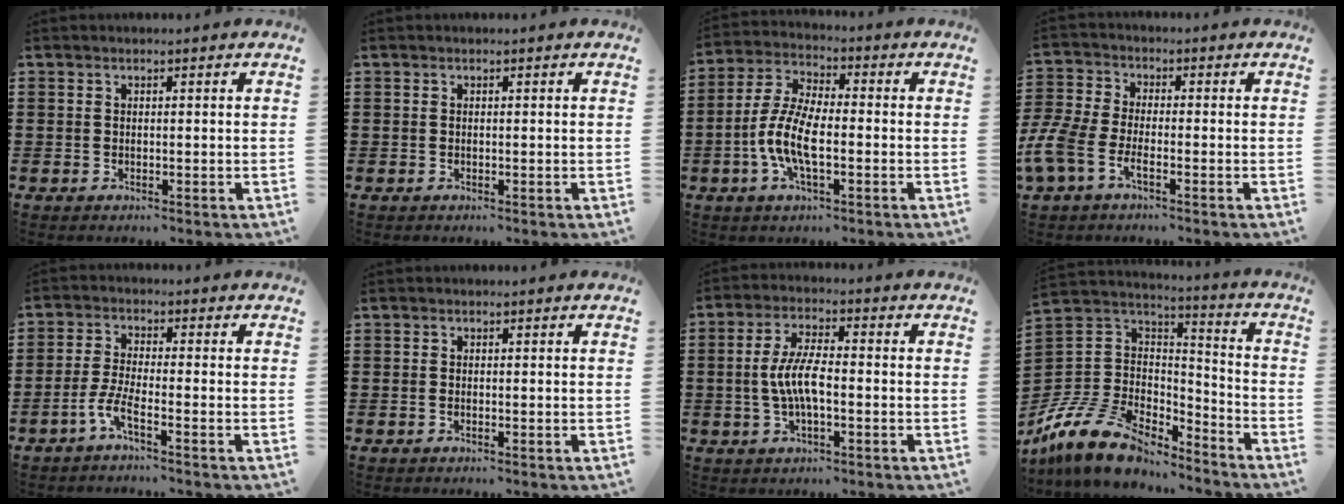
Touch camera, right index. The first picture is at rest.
{"total": 0.0}
{"total": 8.2, "force": [-2.3, 3.0, 7.3], "torque": [-0.177, -0.014, -0.052]}
{"total": 5.0, "force": [-3.0, 1.9, 3.6], "torque": [-0.114, -0.018, -0.065]}
{"total": 4.0, "force": [-2.6, 0.2, 3.1], "torque": [-0.083, -0.013, -0.055]}
{"total": 0.0}
{"total": 6.3, "force": [-0.9, 1.9, 6.0], "torque": [-0.132, -0.004, -0.025]}
{"total": 13.1, "force": [-10.1, 6.1, 5.6], "torque": [-0.145, 0.024, -0.194]}